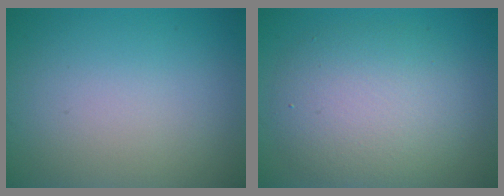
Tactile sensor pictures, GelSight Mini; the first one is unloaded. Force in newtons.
{"total": 6.0, "press": 6.0, "slide": 0.3}